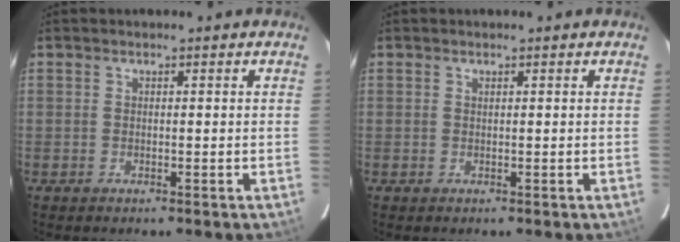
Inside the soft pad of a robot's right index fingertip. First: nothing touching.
{"total": 0.0}